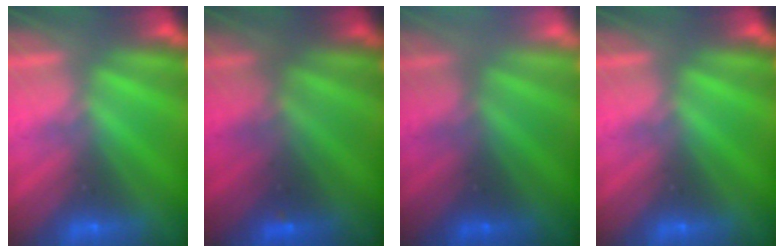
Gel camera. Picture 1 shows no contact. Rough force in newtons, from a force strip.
{"total": 1.9}
{"total": 2.0}
{"total": 0.0}